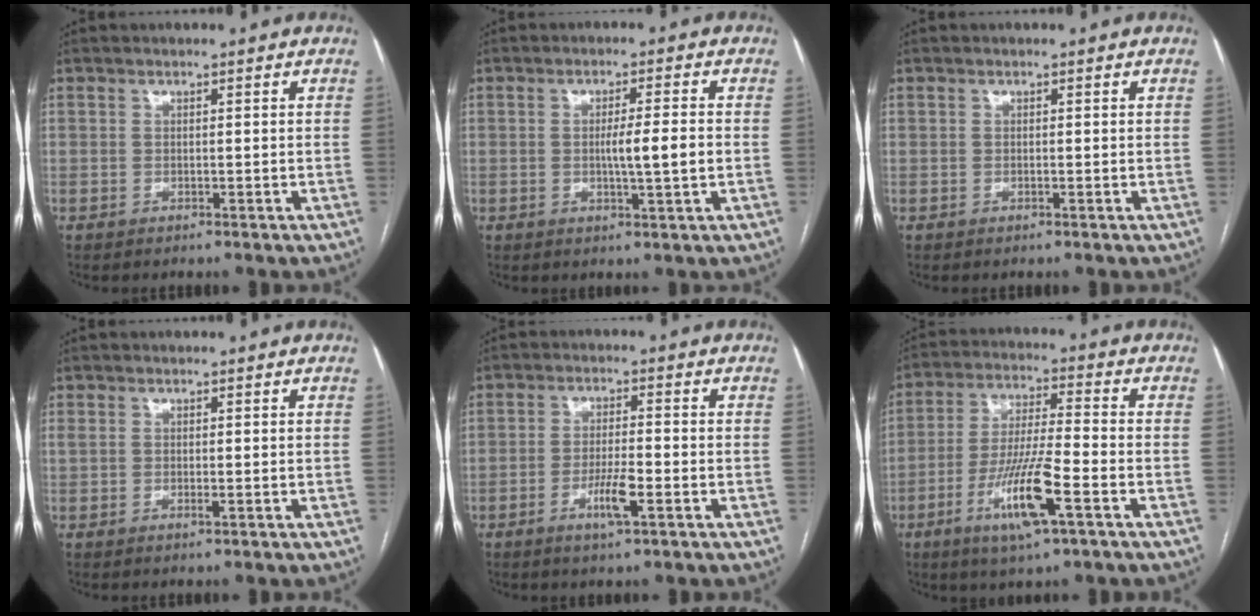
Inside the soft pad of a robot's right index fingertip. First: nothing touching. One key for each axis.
{"total": 5.2, "fx": -0.5, "fy": -0.1, "fz": 5.1, "tx": -0.082, "ty": -0.003, "tz": -0.007}
{"total": 0.0}
{"total": 1.2, "fx": -0.1, "fy": 0.4, "fz": 1.1, "tx": -0.025, "ty": 0.000, "tz": 0.002}
{"total": 5.1, "fx": -2.2, "fy": 0.5, "fz": 4.6, "tx": -0.088, "ty": -0.005, "tz": -0.040}
{"total": 11.8, "fx": -4.9, "fy": 0.8, "fz": 10.7, "tx": -0.206, "ty": -0.014, "tz": -0.090}